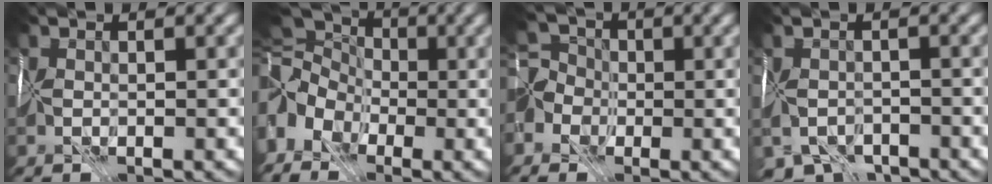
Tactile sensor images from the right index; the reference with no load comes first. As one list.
[{"total": 8.9, "force": [-1.2, 7.1, 5.2], "torque": [-0.096, 0.016, -0.029]}, {"total": 4.3, "force": [-2.0, 3.6, 1.5], "torque": [-0.013, 0.005, -0.039]}, {"total": 5.7, "force": [-4.6, 2.9, 1.6], "torque": [-0.021, -0.019, -0.068]}]